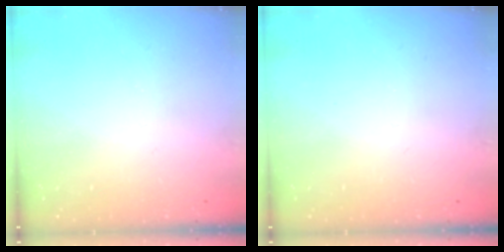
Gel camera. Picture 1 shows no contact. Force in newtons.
{"total": 0.0}